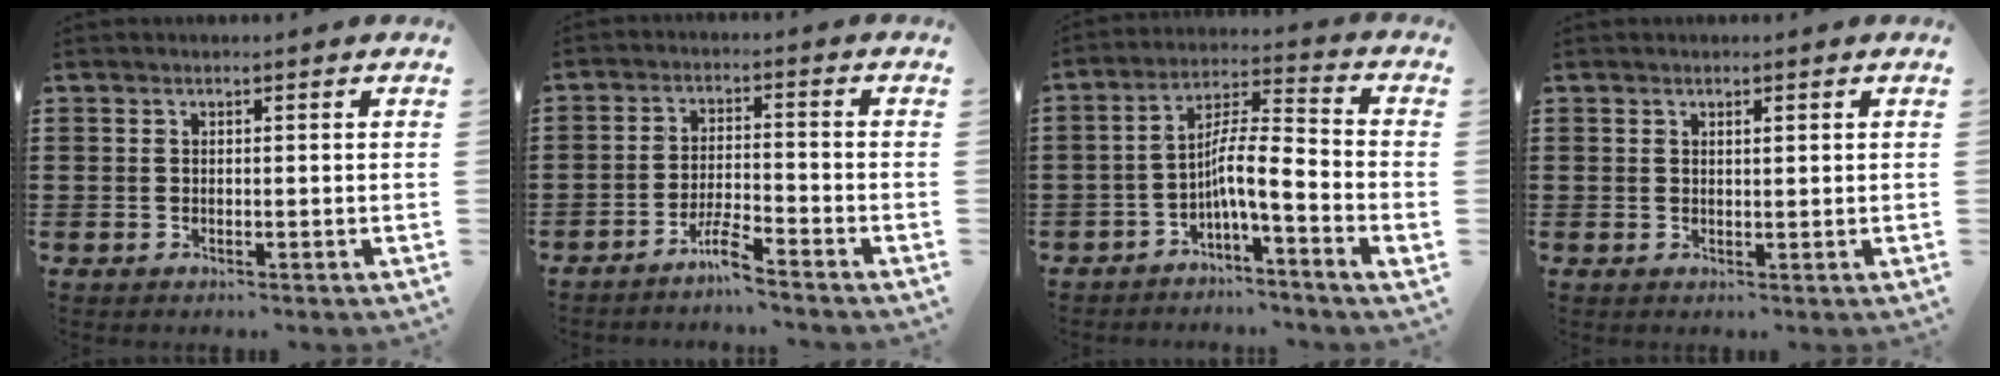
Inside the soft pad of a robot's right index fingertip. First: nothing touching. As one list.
[{"total": 4.4, "force": [-3.8, 0.1, 2.2], "torque": [-0.055, -0.001, -0.078]}, {"total": 6.4, "force": [-3.4, -0.2, 5.4], "torque": [-0.098, -0.015, -0.069]}, {"total": 0.8, "force": [0.4, 0.2, 0.7], "torque": [-0.014, 0.002, 0.006]}]